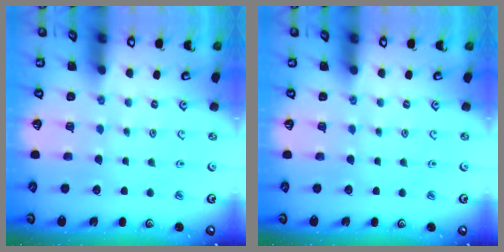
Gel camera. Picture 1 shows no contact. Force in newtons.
{"total": 0.0}